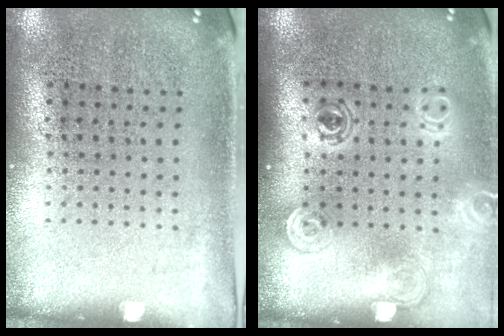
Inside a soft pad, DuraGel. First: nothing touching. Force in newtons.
{"total": 1.7, "press": 1.4, "slide": 1.0}